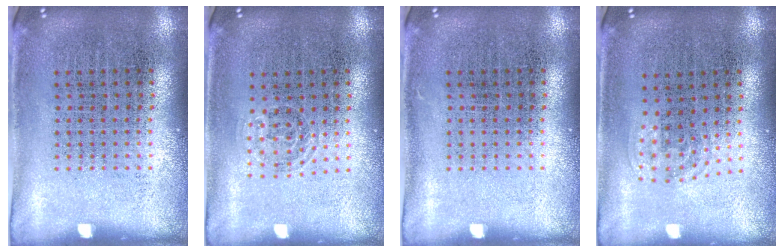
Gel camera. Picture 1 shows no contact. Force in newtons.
{"total": 0.7, "press": 0.5, "slide": 0.5}
{"total": 0.0}
{"total": 1.1, "press": 0.7, "slide": 0.8}